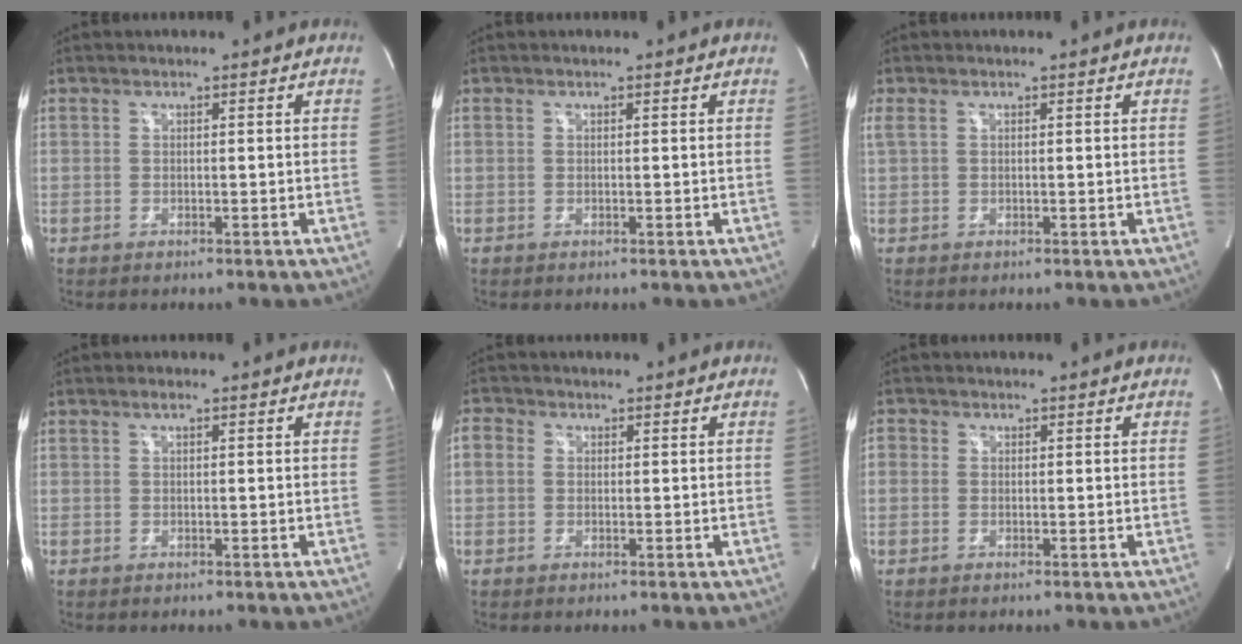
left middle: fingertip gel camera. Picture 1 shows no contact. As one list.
[{"total": 0.0}, {"total": 1.2, "force": [0.6, 0.6, 0.9], "torque": [-0.040, 0.021, 0.018]}, {"total": 0.6, "force": [0.3, 0.1, 0.5], "torque": [-0.011, 0.001, 0.004]}, {"total": 2.2, "force": [0.4, 1.9, 1.1], "torque": [-0.031, 0.018, 0.006]}, {"total": 1.3, "force": [0.1, 1.2, 0.5], "torque": [-0.005, 0.004, -0.001]}]